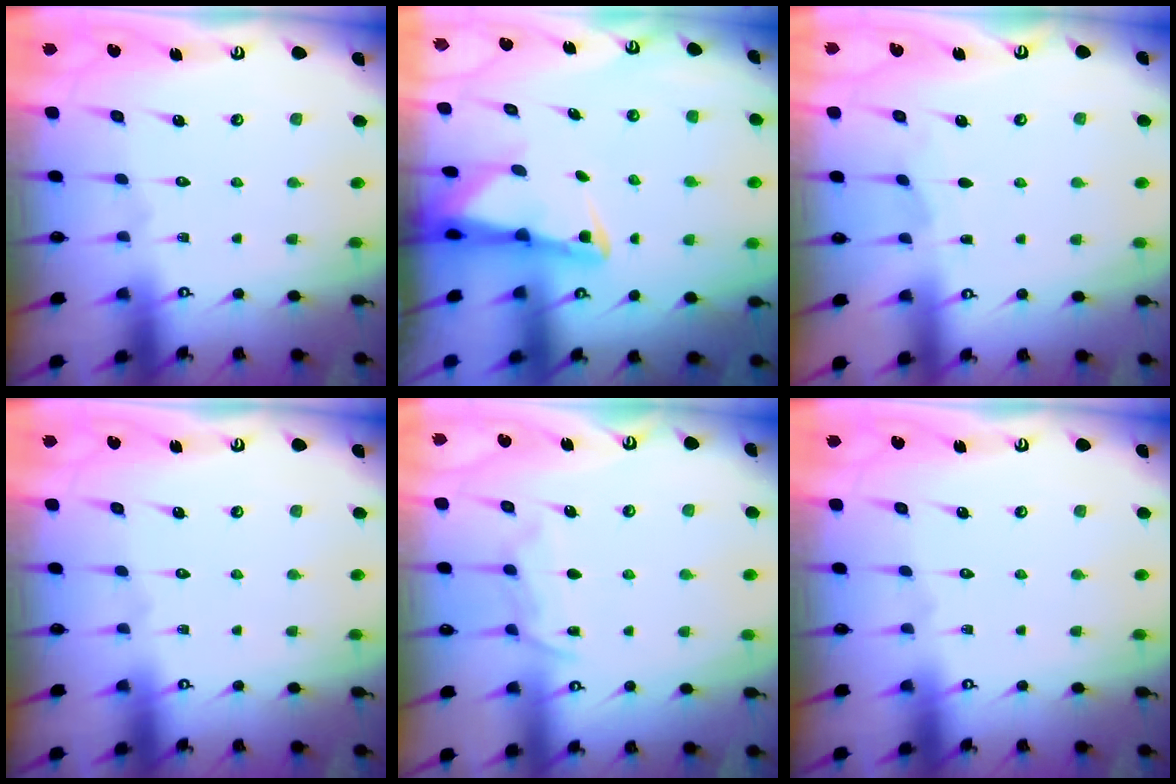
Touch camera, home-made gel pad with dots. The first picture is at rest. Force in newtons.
{"total": 2.6, "press": 2.5, "slide": 0.5}
{"total": 2.8, "press": 2.8, "slide": 0.4}
{"total": 0.0}
{"total": 8.0, "press": 7.9, "slide": 1.0}
{"total": 0.0}